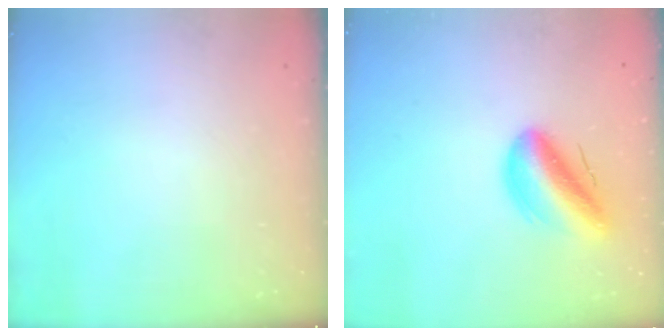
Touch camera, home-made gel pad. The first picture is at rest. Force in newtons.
{"total": 11.6, "press": 11.3, "slide": 2.9}